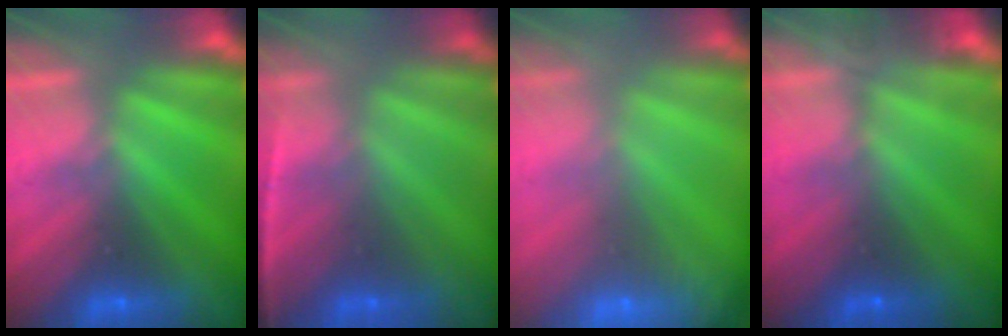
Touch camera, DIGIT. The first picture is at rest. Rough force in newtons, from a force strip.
{"total": 1.6}
{"total": 7.7}
{"total": 7.0}